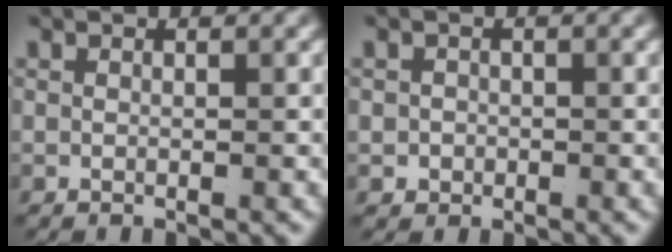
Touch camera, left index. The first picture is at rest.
{"total": 1.9, "force": [-0.7, 1.7, 0.4], "torque": [-0.017, -0.016, -0.005]}